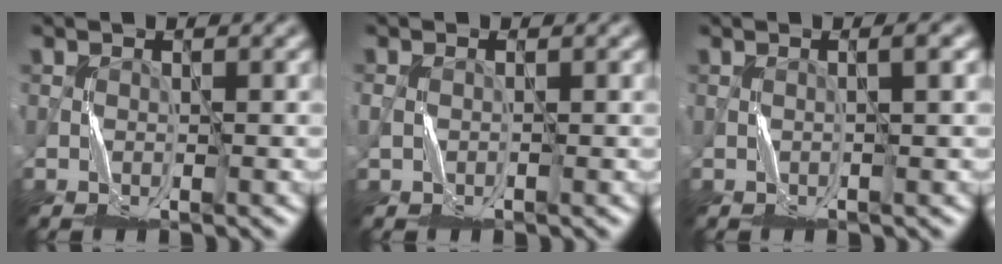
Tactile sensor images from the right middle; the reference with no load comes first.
{"total": 0.0}
{"total": 1.3, "force": [0.5, -0.1, 1.2], "torque": [-0.013, 0.004, 0.002]}